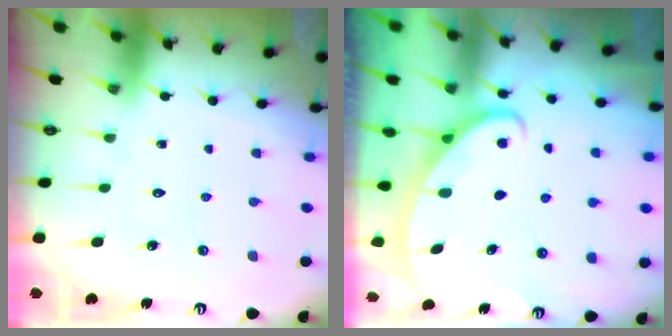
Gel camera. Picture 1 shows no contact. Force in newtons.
{"total": 3.0, "press": 3.0, "slide": 0.4}